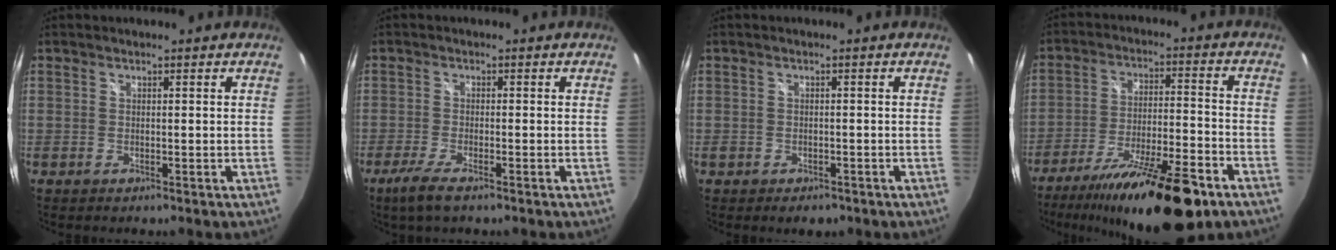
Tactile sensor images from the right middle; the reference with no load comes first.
{"total": 4.7, "force": [-3.2, 0.7, 3.4], "torque": [-0.085, -0.013, -0.062]}
{"total": 3.0, "force": [-1.8, 1.9, 1.5], "torque": [-0.028, -0.009, -0.024]}
{"total": 21.4, "force": [-15.3, 4.5, 14.2], "torque": [-0.251, -0.029, -0.240]}